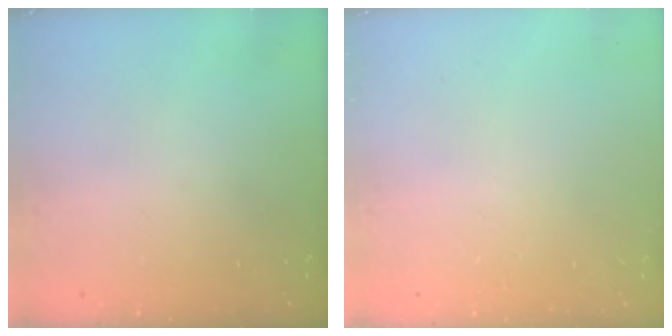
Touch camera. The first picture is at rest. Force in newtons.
{"total": 2.5, "press": 2.5, "slide": 0.2}